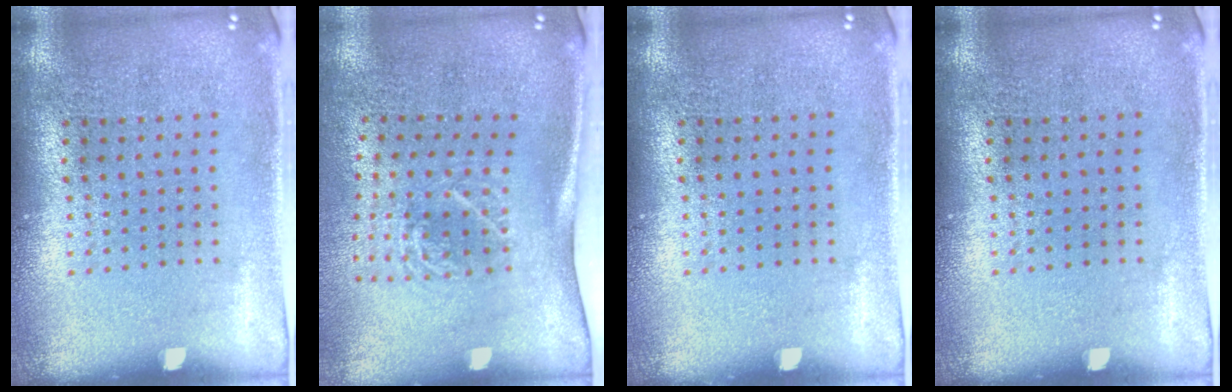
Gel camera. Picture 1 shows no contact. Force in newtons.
{"total": 1.8, "press": 1.3, "slide": 1.3}
{"total": 0.0}
{"total": 0.0}